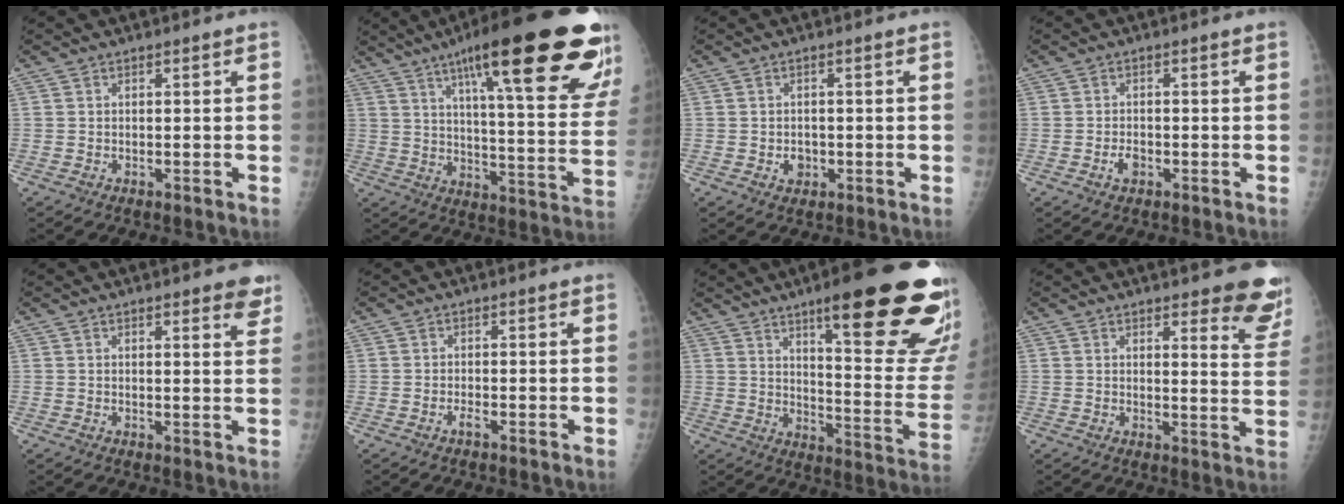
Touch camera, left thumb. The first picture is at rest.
{"total": 32.0, "force": [18.9, 6.0, 25.1], "torque": [-0.288, -0.040, 0.269]}
{"total": 2.3, "force": [-0.6, 1.9, 1.1], "torque": [-0.006, 0.004, -0.003]}
{"total": 2.1, "force": [-0.9, 1.3, 1.4], "torque": [-0.022, 0.004, -0.016]}
{"total": 4.8, "force": [3.4, 1.3, 3.2], "torque": [-0.020, -0.013, 0.035]}
{"total": 1.0, "force": [-0.6, 0.2, 0.8], "torque": [-0.015, -0.001, -0.013]}
{"total": 27.7, "force": [16.0, 5.5, 21.9], "torque": [-0.231, -0.069, 0.228]}
{"total": 10.7, "force": [8.2, 2.8, 6.2], "torque": [-0.035, -0.051, 0.082]}